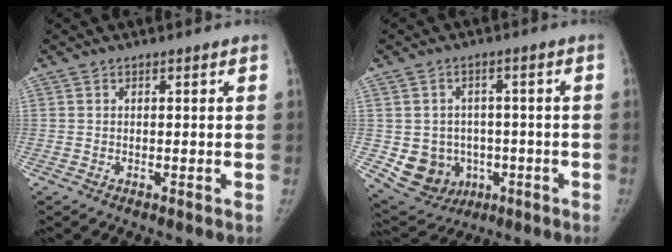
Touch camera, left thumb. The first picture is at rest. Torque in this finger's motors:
{"motor_torque": [-0.04, 0.10, 0.48, -0.03, 0.01]}